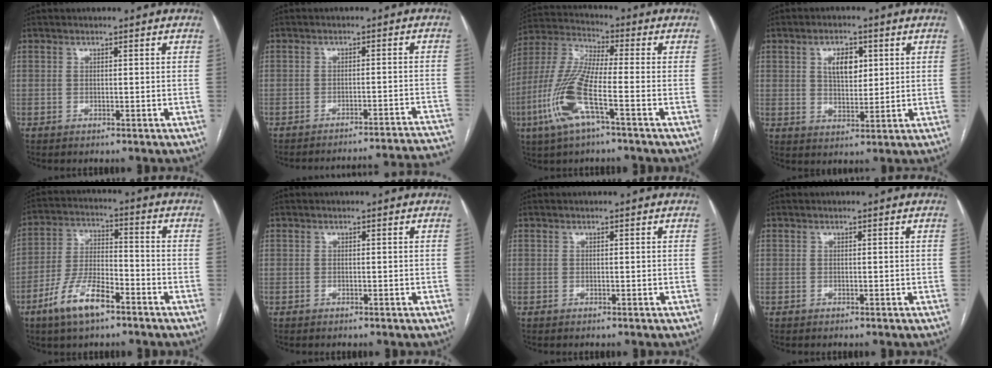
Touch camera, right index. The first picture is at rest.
{"total": 20.5, "force": [-20.1, -0.8, 3.9], "torque": [-0.024, -0.003, -0.231]}
{"total": 13.0, "force": [-4.9, 1.7, 11.9], "torque": [-0.268, -0.005, -0.102]}
{"total": 5.6, "force": [1.9, 3.0, 4.4], "torque": [-0.074, 0.005, 0.036]}
{"total": 10.4, "force": [-6.2, 3.3, 7.6], "torque": [-0.162, 0.002, -0.116]}
{"total": 0.0}
{"total": 0.0}
{"total": 0.0}